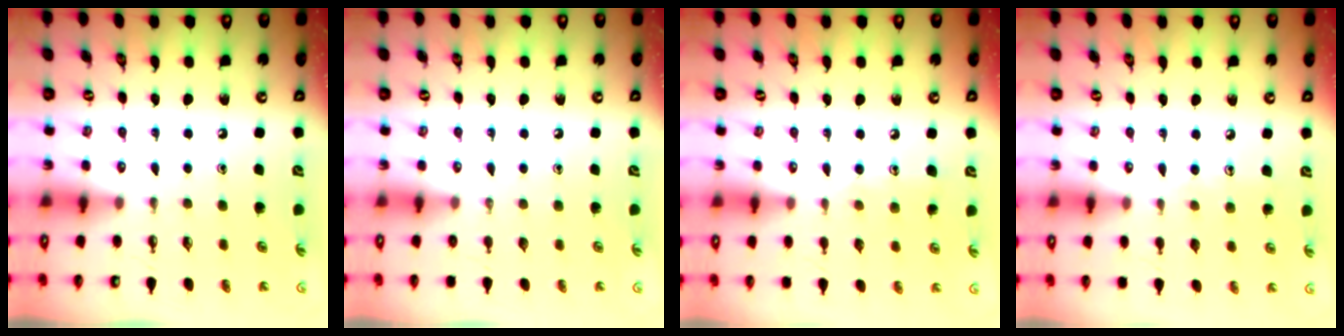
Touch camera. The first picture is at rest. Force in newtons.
{"total": 0.0}
{"total": 6.1, "press": 6.1, "slide": 0.0}
{"total": 5.4, "press": 5.4, "slide": 0.6}